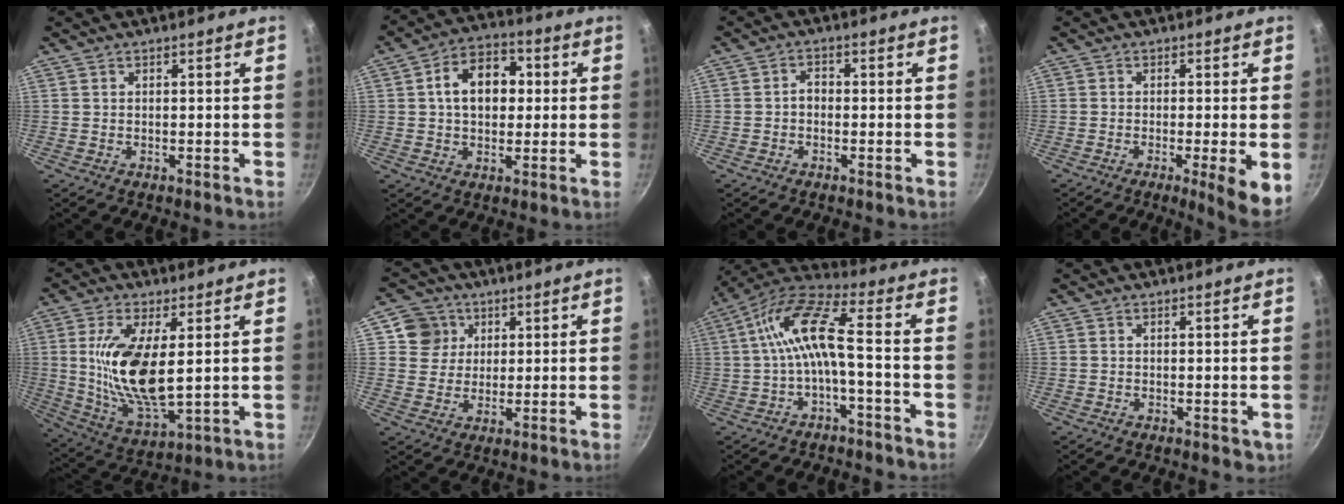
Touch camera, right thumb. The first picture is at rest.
{"total": 11.6, "force": [1.5, 8.1, 8.1], "torque": [-0.091, 0.020, 0.011]}
{"total": 2.2, "force": [-0.6, 1.6, 1.3], "torque": [-0.015, 0.014, -0.016]}
{"total": 7.2, "force": [-2.0, 0.8, 6.8], "torque": [-0.098, -0.003, -0.029]}
{"total": 15.9, "force": [2.4, 6.5, 14.3], "torque": [-0.275, -0.020, 0.051]}
{"total": 6.6, "force": [2.4, 6.0, 1.3], "torque": [0.016, 0.000, 0.035]}
{"total": 11.7, "force": [-2.1, 3.4, 11.0], "torque": [-0.234, 0.044, -0.045]}
{"total": 1.5, "force": [0.0, 0.9, 1.2], "torque": [-0.012, -0.002, 0.001]}